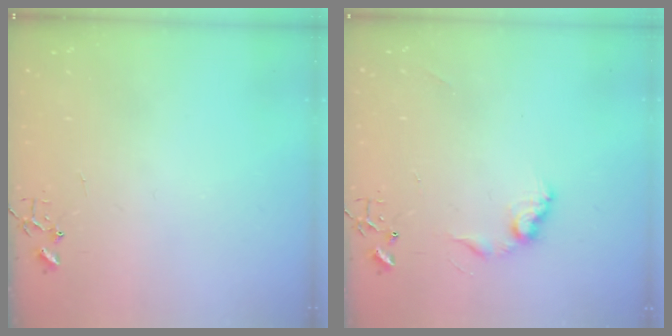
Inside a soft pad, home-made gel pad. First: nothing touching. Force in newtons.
{"total": 9.2, "press": 9.2, "slide": 0.5}